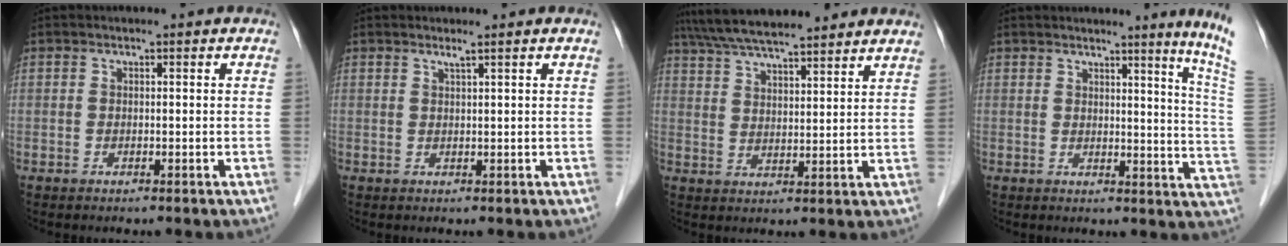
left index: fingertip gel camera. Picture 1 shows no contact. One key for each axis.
{"total": 1.0, "fx": 0.7, "fy": -0.4, "fz": 0.5, "tx": -0.024, "ty": -0.009, "tz": 0.020}
{"total": 15.5, "fx": 13.6, "fy": 2.0, "fz": 7.1, "tx": -0.126, "ty": 0.041, "tz": 0.212}
{"total": 9.9, "fx": 7.4, "fy": -2.9, "fz": 6.0, "tx": -0.073, "ty": -0.073, "tz": 0.067}